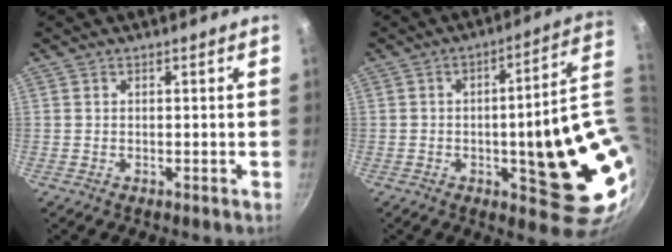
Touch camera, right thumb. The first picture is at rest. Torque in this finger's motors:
{"motor_torque": [2.78, 2.23, 1.97, -0.79, 0.40]}